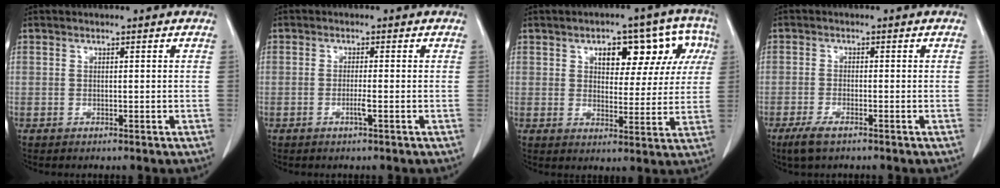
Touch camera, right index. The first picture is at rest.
{"total": 1.6, "force": [-0.6, -0.2, 1.5], "torque": [-0.029, -0.001, -0.011]}
{"total": 11.9, "force": [4.5, 5.9, 9.3], "torque": [-0.103, 0.039, 0.061]}
{"total": 3.4, "force": [-2.3, 0.8, 2.4], "torque": [-0.058, -0.007, -0.039]}